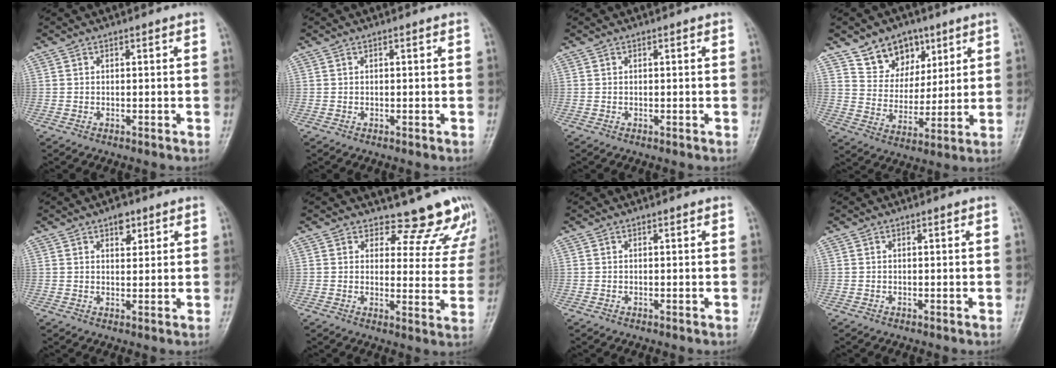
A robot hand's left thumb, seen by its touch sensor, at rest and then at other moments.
{"total": 0.0}
{"total": 0.0}
{"total": 10.9, "force": [6.8, 7.7, 3.6], "torque": [-0.017, -0.040, 0.123]}
{"total": 3.3, "force": [2.0, 1.9, 1.9], "torque": [-0.011, -0.008, 0.028]}
{"total": 11.0, "force": [10.3, 3.8, 0.5], "torque": [0.040, -0.093, 0.102]}
{"total": 0.0}
{"total": 0.0}